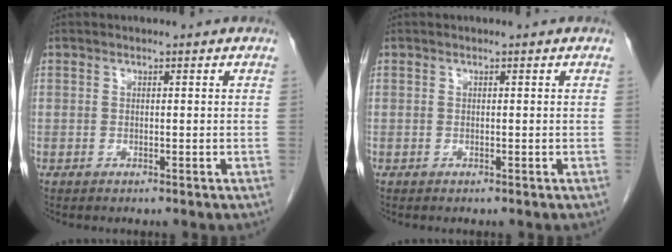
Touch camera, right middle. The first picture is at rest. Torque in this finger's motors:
{"motor_torque": [0.10, -0.13, -0.02, 0.00]}